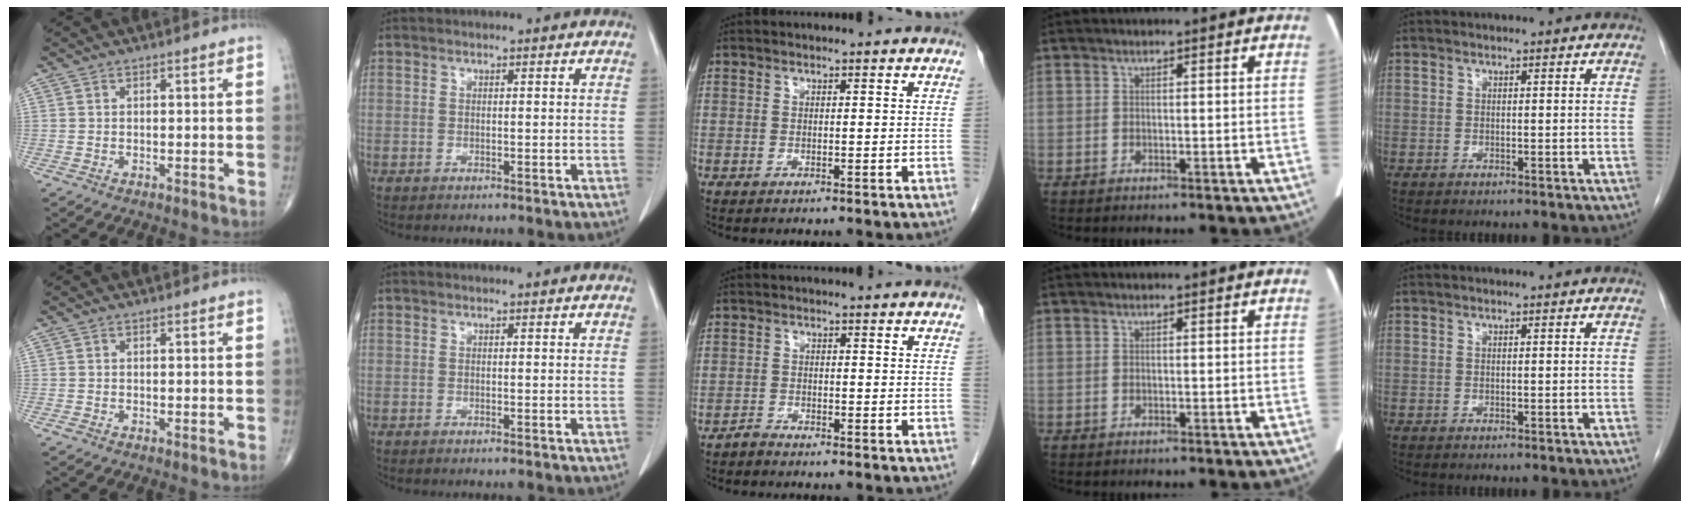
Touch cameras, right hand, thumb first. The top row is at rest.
{"thumb": {"total": 0.7, "force": [-0.3, 0.3, 0.6], "torque": [-0.014, -0.002, -0.007]}, "middle": {"total": 1.0, "force": [-1.0, 0.0, 0.0], "torque": [-0.001, -0.002, -0.020]}}